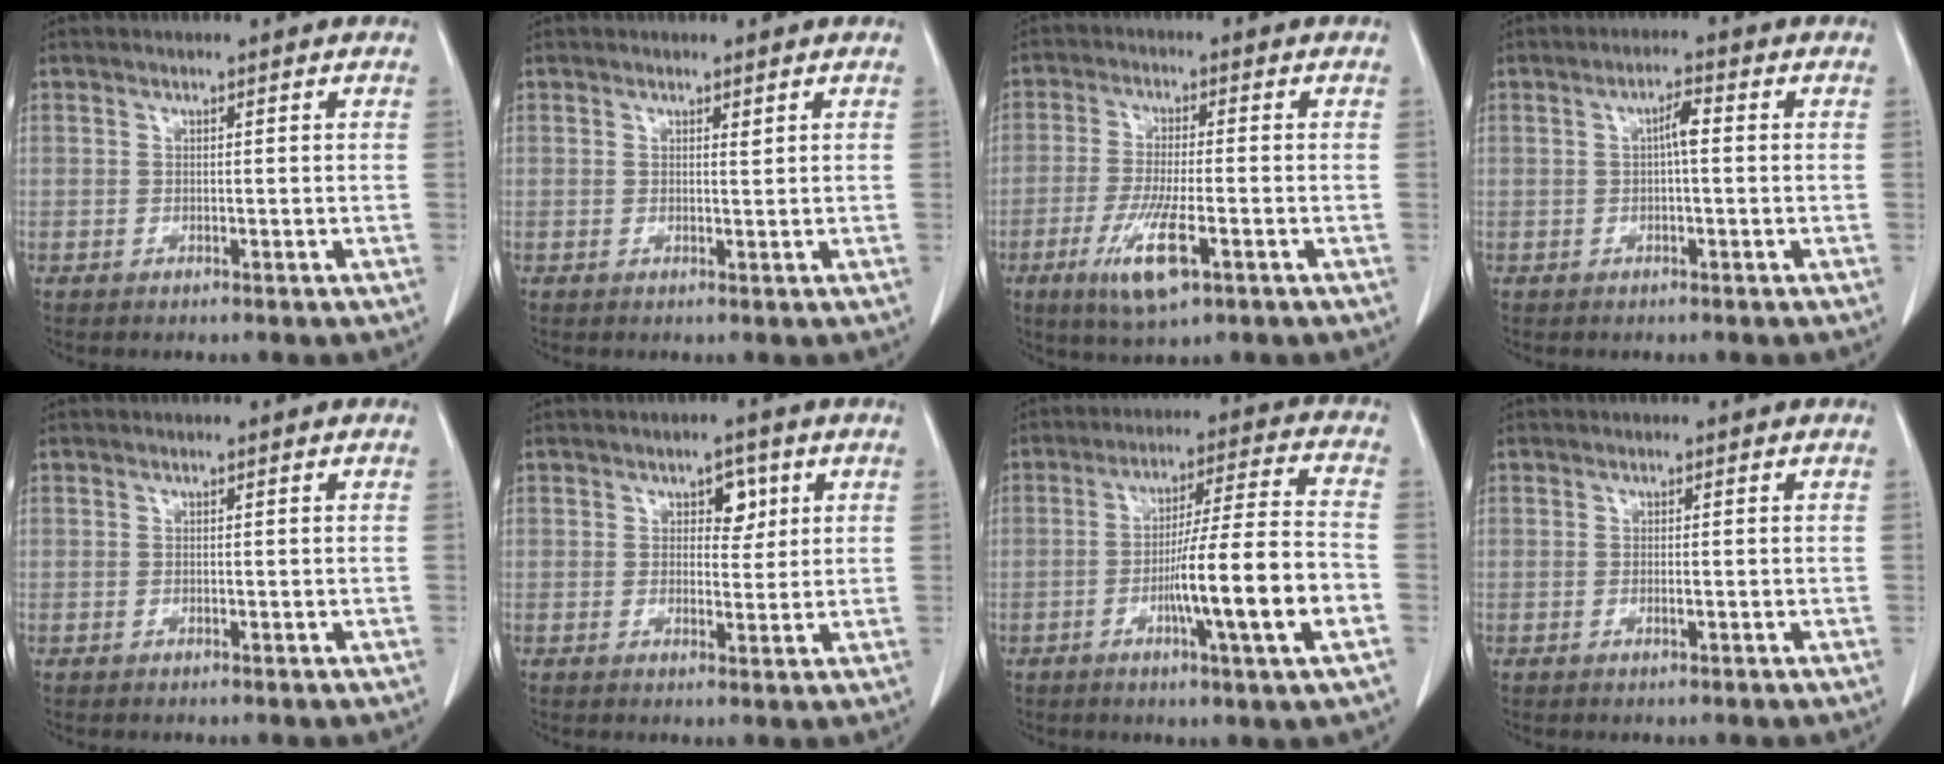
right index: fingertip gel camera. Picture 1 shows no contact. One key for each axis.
{"total": 0.5, "fx": 0.4, "fy": 0.1, "fz": 0.4, "tx": -0.008, "ty": -0.004, "tz": 0.006}
{"total": 8.7, "fx": -3.9, "fy": 1.4, "fz": 7.7, "tx": -0.152, "ty": -0.021, "tz": -0.065}
{"total": 2.7, "fx": 0.2, "fy": 0.5, "fz": 2.6, "tx": -0.046, "ty": 0.005, "tz": 0.003}
{"total": 0.0}
{"total": 3.5, "fx": 1.5, "fy": 2.1, "fz": 2.4, "tx": -0.028, "ty": 0.005, "tz": 0.021}
{"total": 13.9, "fx": -4.1, "fy": -0.5, "fz": 13.3, "tx": -0.220, "ty": -0.002, "tz": -0.069}
{"total": 0.6, "fx": -0.2, "fy": 0.0, "fz": 0.6, "tx": -0.013, "ty": -0.002, "tz": -0.002}